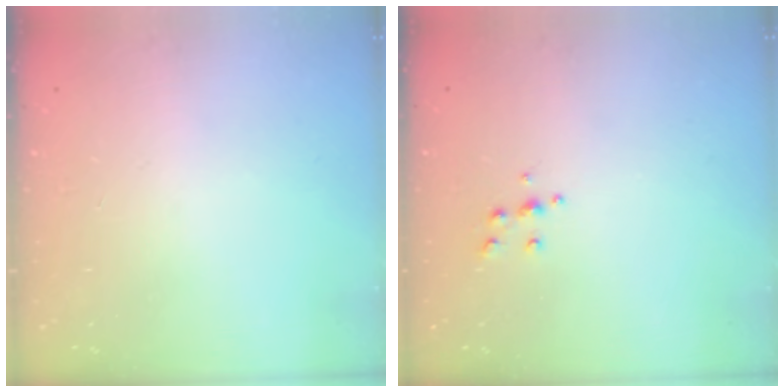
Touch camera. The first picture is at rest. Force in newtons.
{"total": 4.8, "press": 4.7, "slide": 0.6}